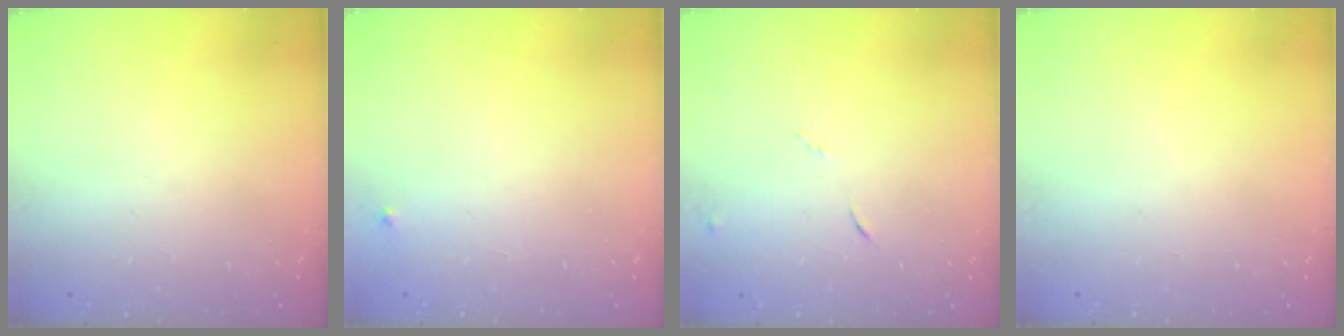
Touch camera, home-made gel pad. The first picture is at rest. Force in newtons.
{"total": 2.7, "press": 2.7, "slide": 0.3}
{"total": 5.2, "press": 5.1, "slide": 0.6}
{"total": 0.0}